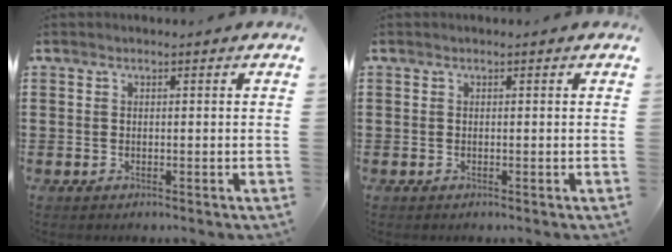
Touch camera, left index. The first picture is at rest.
{"total": 0.0}